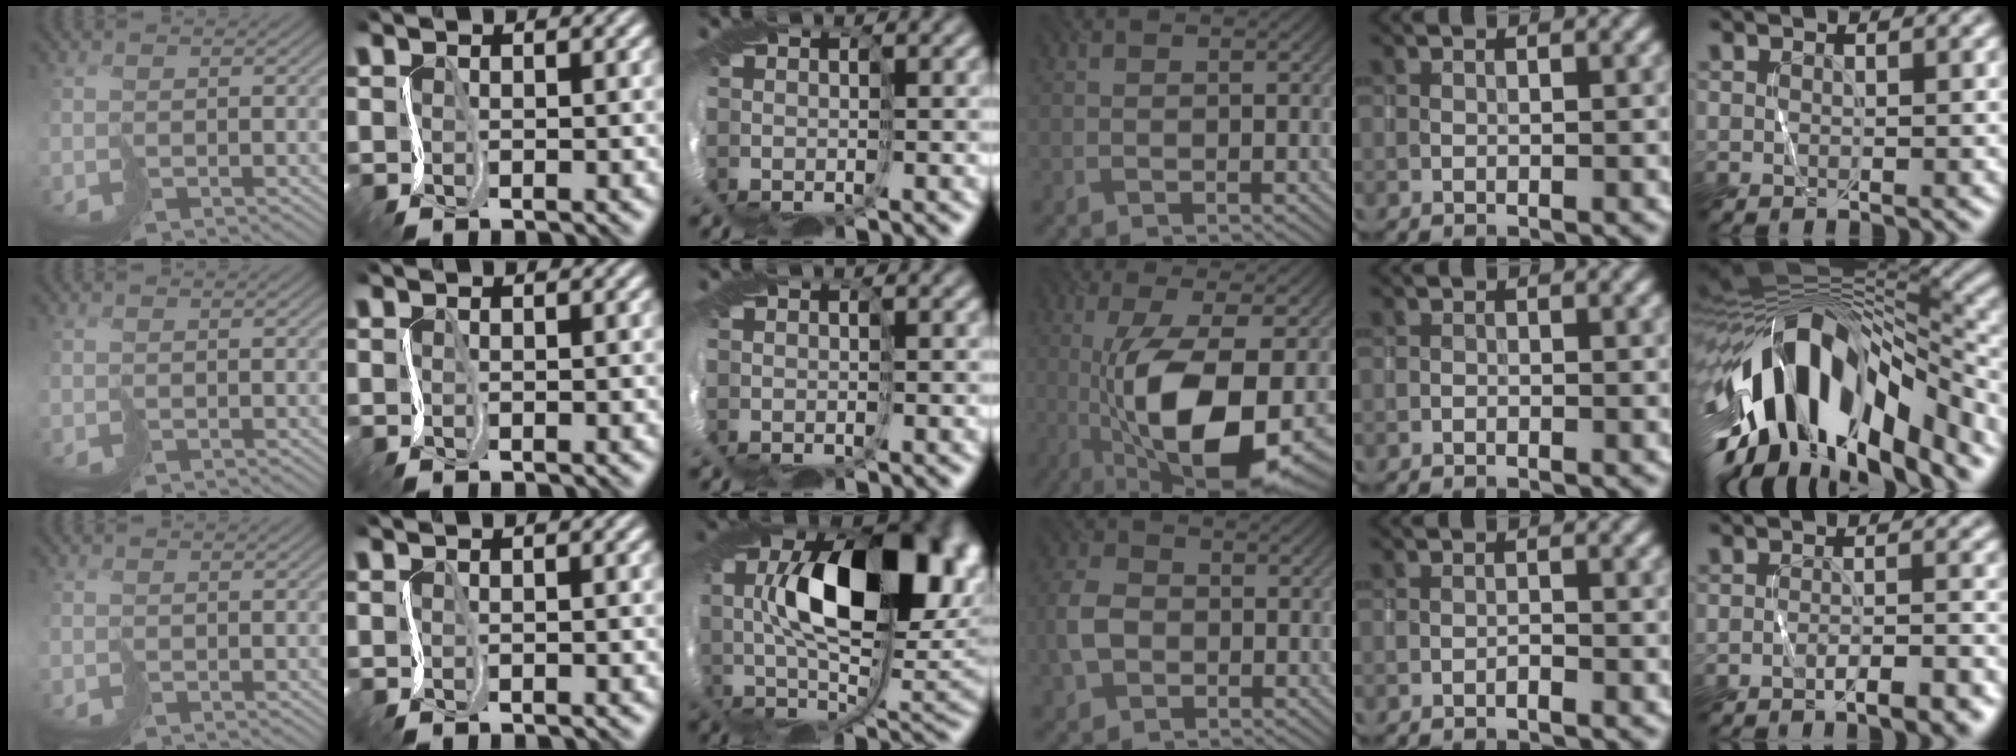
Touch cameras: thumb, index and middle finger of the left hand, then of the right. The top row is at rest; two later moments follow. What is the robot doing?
{"motion": "cut", "object": "wrapping paper"}